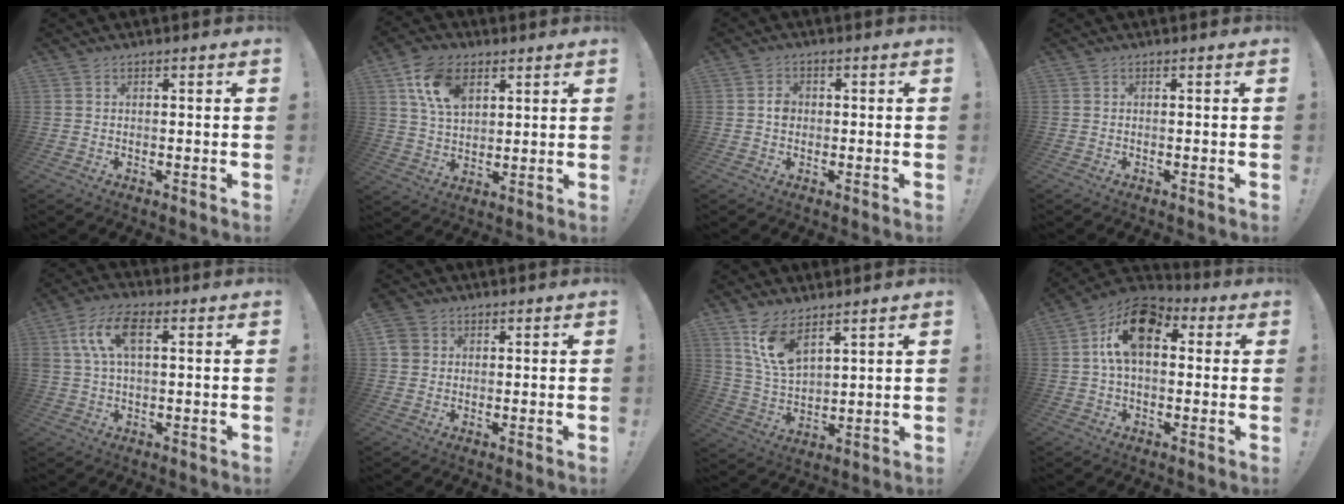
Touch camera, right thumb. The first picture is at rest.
{"total": 12.6, "force": [6.1, 8.3, 7.3], "torque": [-0.119, -0.013, 0.117]}
{"total": 3.1, "force": [-0.4, 2.5, 1.7], "torque": [-0.017, 0.003, -0.009]}
{"total": 0.0}
{"total": 10.5, "force": [3.1, 5.6, 8.4], "torque": [-0.173, 0.008, 0.057]}
{"total": 3.5, "force": [1.5, 3.0, 1.1], "torque": [-0.020, 0.003, 0.031]}
{"total": 10.7, "force": [7.2, 4.7, 6.4], "torque": [-0.128, -0.030, 0.140]}
{"total": 15.3, "force": [4.5, 9.4, 11.2], "torque": [-0.181, 0.001, 0.082]}